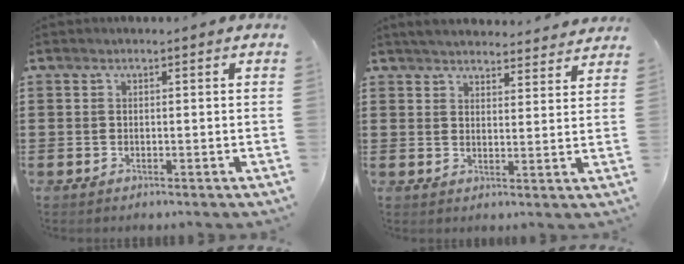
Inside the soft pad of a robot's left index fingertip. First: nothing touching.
{"total": 3.8, "force": [3.8, 0.0, 0.4], "torque": [-0.021, -0.018, 0.068]}